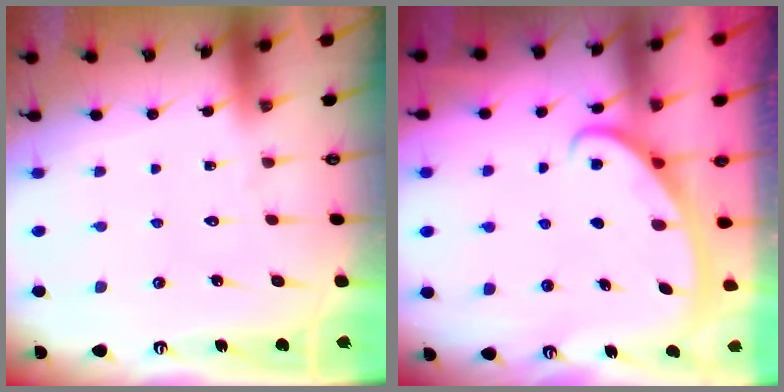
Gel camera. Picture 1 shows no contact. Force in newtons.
{"total": 2.8, "press": 2.8, "slide": 0.5}